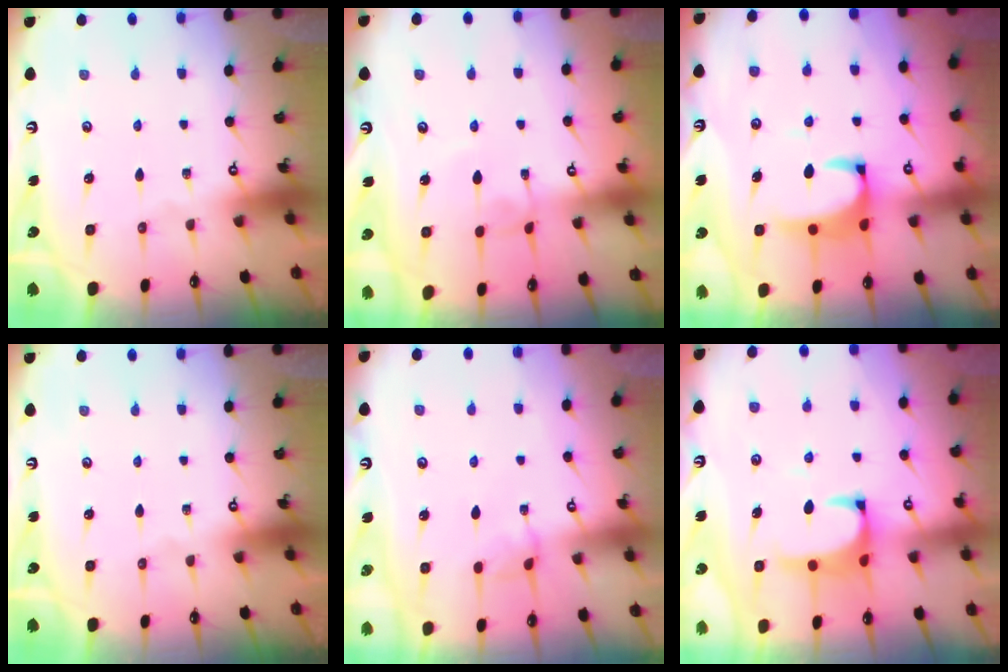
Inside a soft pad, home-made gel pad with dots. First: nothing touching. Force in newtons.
{"total": 1.5, "press": 1.5, "slide": 0.4}
{"total": 2.8, "press": 2.6, "slide": 1.1}
{"total": 0.0}
{"total": 2.8, "press": 2.8, "slide": 0.4}
{"total": 1.8, "press": 1.6, "slide": 0.7}